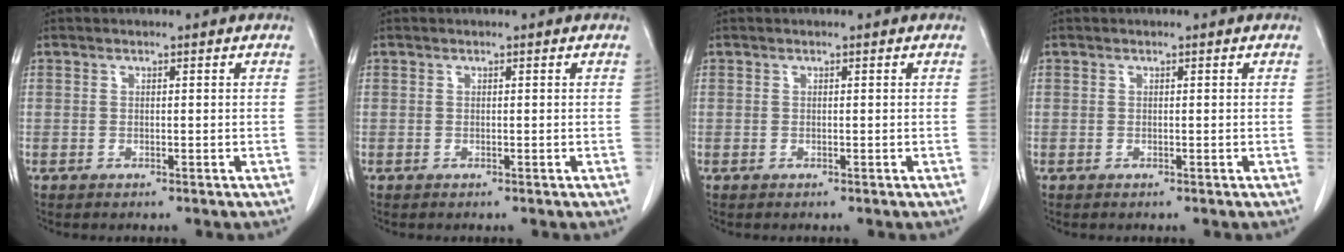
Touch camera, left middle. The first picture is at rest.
{"total": 0.0}
{"total": 0.0}
{"total": 0.0}